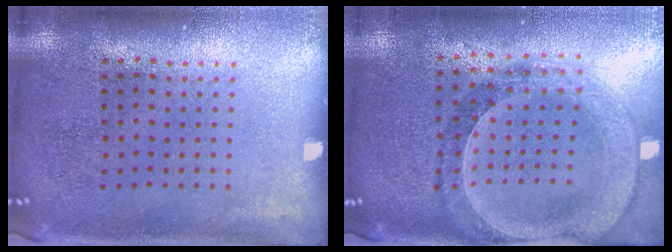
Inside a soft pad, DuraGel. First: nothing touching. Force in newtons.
{"total": 1.5, "press": 1.5, "slide": 0.3}